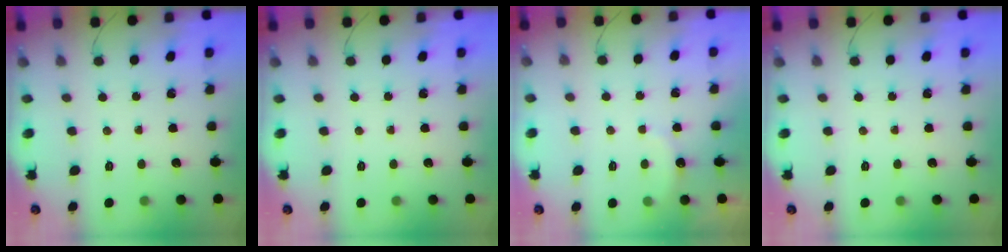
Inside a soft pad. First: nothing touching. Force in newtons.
{"total": 0.0}
{"total": 4.0, "press": 3.9, "slide": 0.9}
{"total": 0.0}